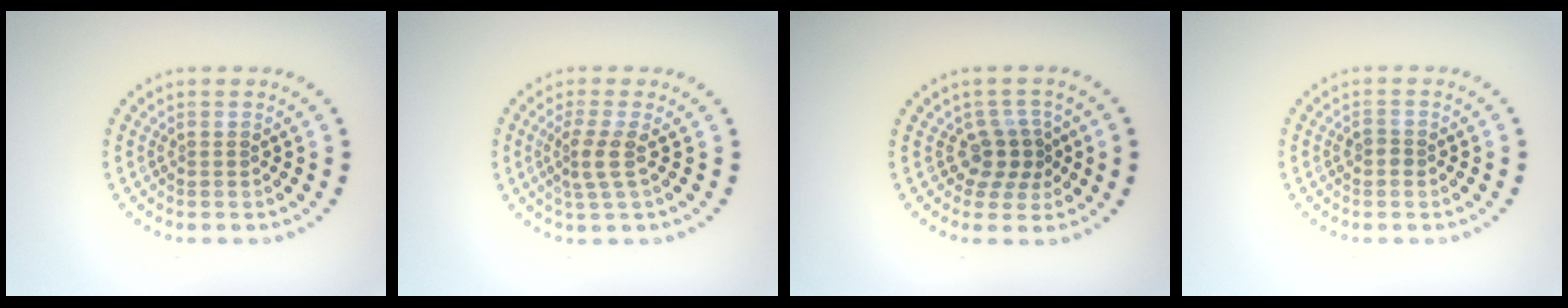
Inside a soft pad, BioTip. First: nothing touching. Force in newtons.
{"total": 2.3, "press": 1.7, "slide": 1.6}
{"total": 2.8, "press": 2.0, "slide": 1.9}
{"total": 0.9, "press": 0.8, "slide": 0.3}